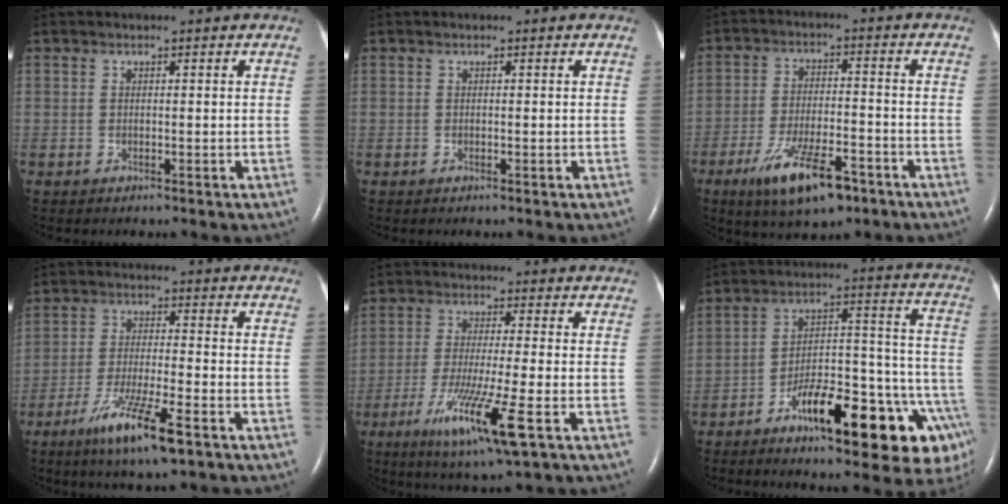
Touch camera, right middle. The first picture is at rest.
{"total": 0.0}
{"total": 11.2, "force": [-6.8, 3.2, 8.3], "torque": [-0.156, -0.015, -0.111]}
{"total": 10.0, "force": [-5.9, 0.6, 8.0], "torque": [-0.156, -0.023, -0.104]}
{"total": 11.3, "force": [-5.1, -0.1, 10.0], "torque": [-0.195, -0.035, -0.088]}
{"total": 22.6, "force": [-12.3, 5.2, 18.3], "torque": [-0.173, 0.044, -0.173]}